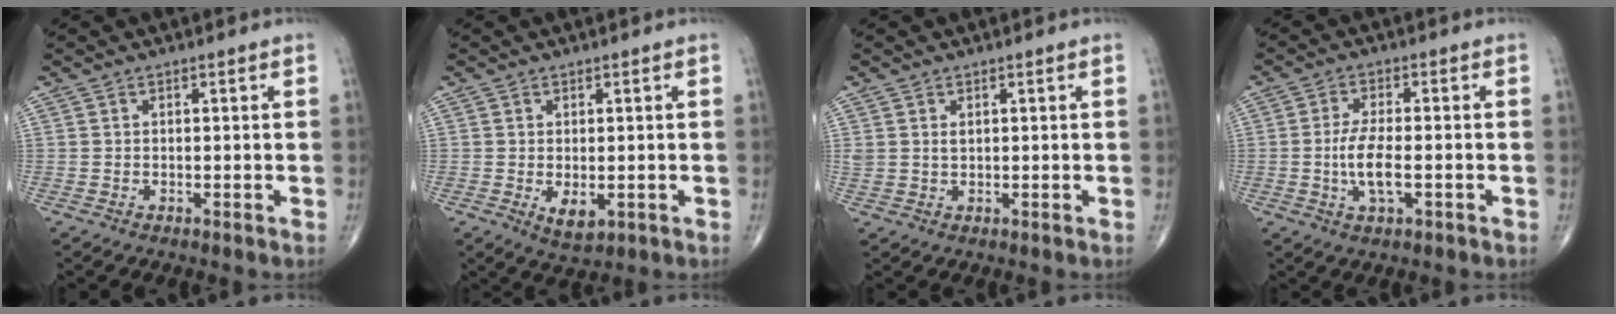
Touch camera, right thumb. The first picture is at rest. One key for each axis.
{"total": 3.8, "fx": -0.7, "fy": 2.1, "fz": 3.1, "tx": -0.044, "ty": -0.009, "tz": -0.002}
{"total": 1.7, "fx": 0.7, "fy": 1.1, "fz": 1.1, "tx": -0.022, "ty": 0.000, "tz": 0.020}
{"total": 6.5, "fx": -1.3, "fy": 2.4, "fz": 5.9, "tx": -0.121, "ty": 0.002, "tz": -0.025}